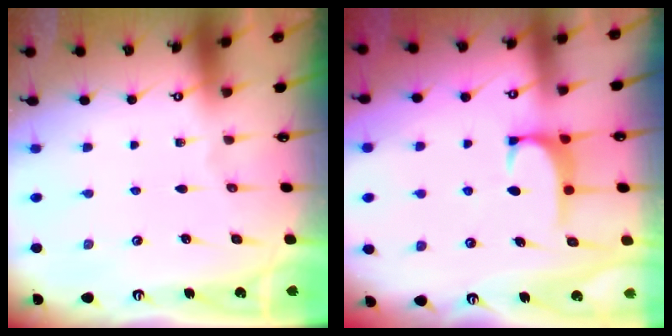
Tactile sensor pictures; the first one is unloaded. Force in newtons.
{"total": 0.9, "press": 0.6, "slide": 0.6}